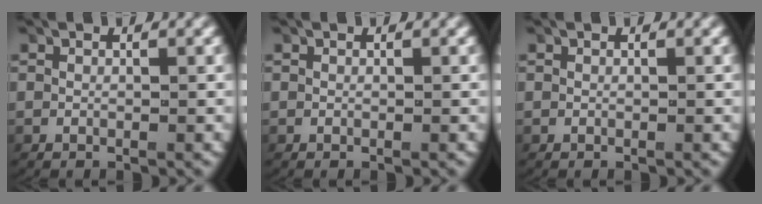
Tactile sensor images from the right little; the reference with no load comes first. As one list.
[{"total": 0.0}, {"total": 0.0}]